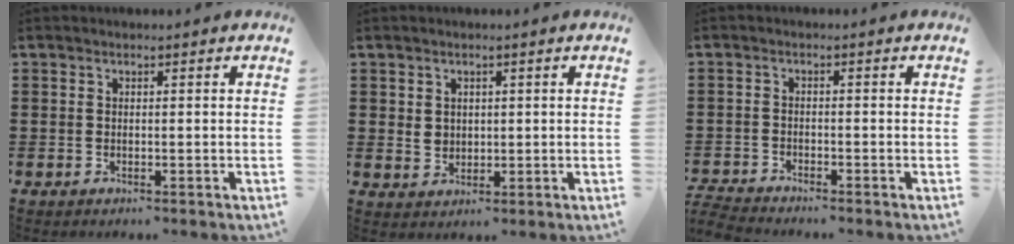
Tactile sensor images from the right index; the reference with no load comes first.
{"total": 2.2, "force": [0.9, 1.9, 0.6], "torque": [-0.019, 0.009, 0.017]}
{"total": 2.7, "force": [-2.7, 0.0, 0.2], "torque": [-0.013, -0.004, -0.059]}